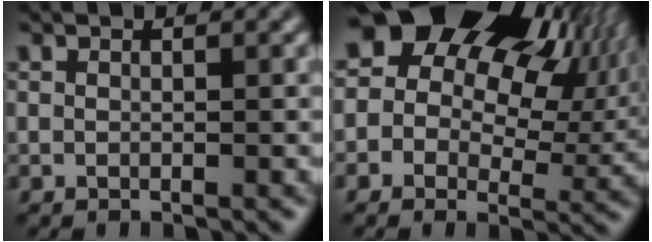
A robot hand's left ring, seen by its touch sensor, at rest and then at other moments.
{"total": 18.7, "force": [7.8, 12.8, 11.3], "torque": [-0.175, 0.054, 0.131]}